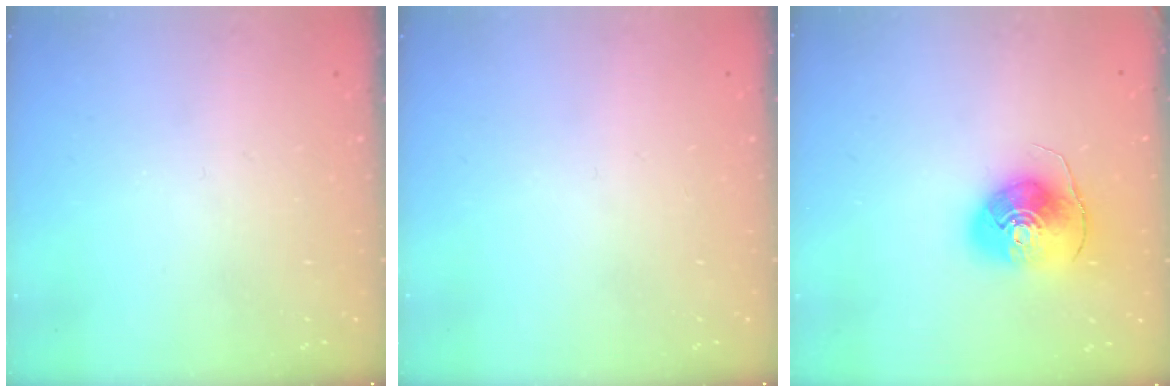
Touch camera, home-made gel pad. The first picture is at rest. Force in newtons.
{"total": 0.0}
{"total": 10.0, "press": 9.9, "slide": 1.4}